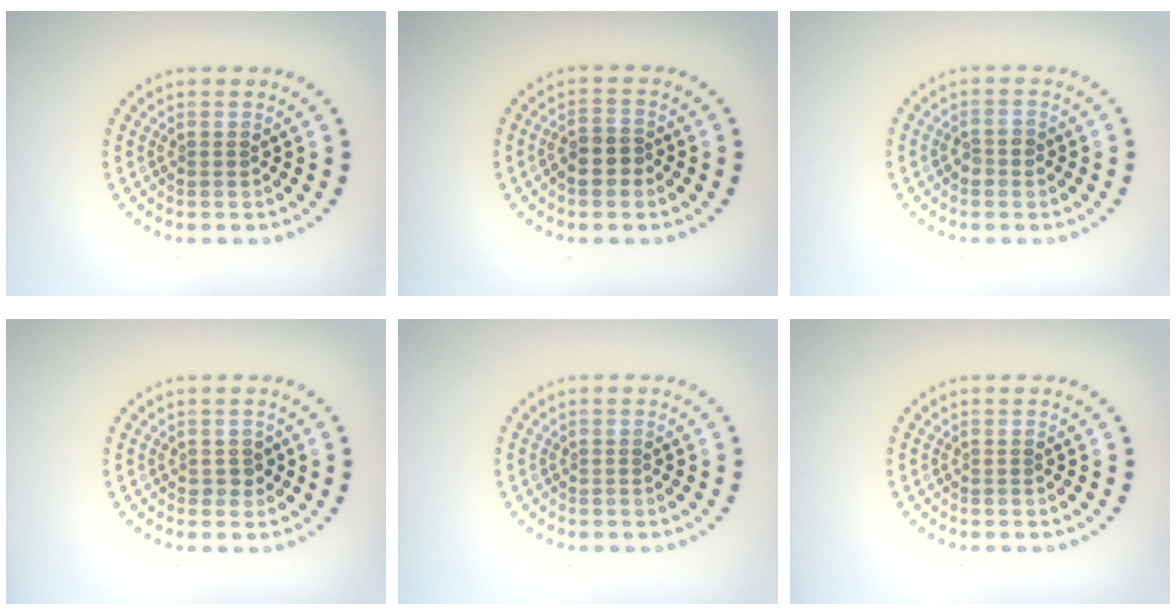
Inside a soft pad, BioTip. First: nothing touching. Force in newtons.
{"total": 2.6, "press": 2.3, "slide": 1.0}
{"total": 1.3, "press": 1.3, "slide": 0.3}
{"total": 1.1, "press": 1.0, "slide": 0.3}
{"total": 0.0}
{"total": 0.0}